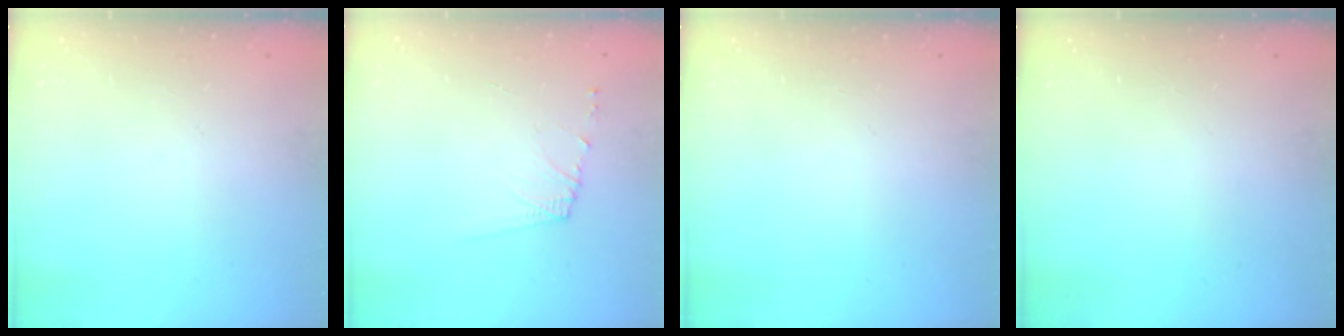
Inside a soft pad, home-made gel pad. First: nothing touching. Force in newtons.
{"total": 5.8, "press": 5.8, "slide": 0.6}
{"total": 0.0}
{"total": 0.0}